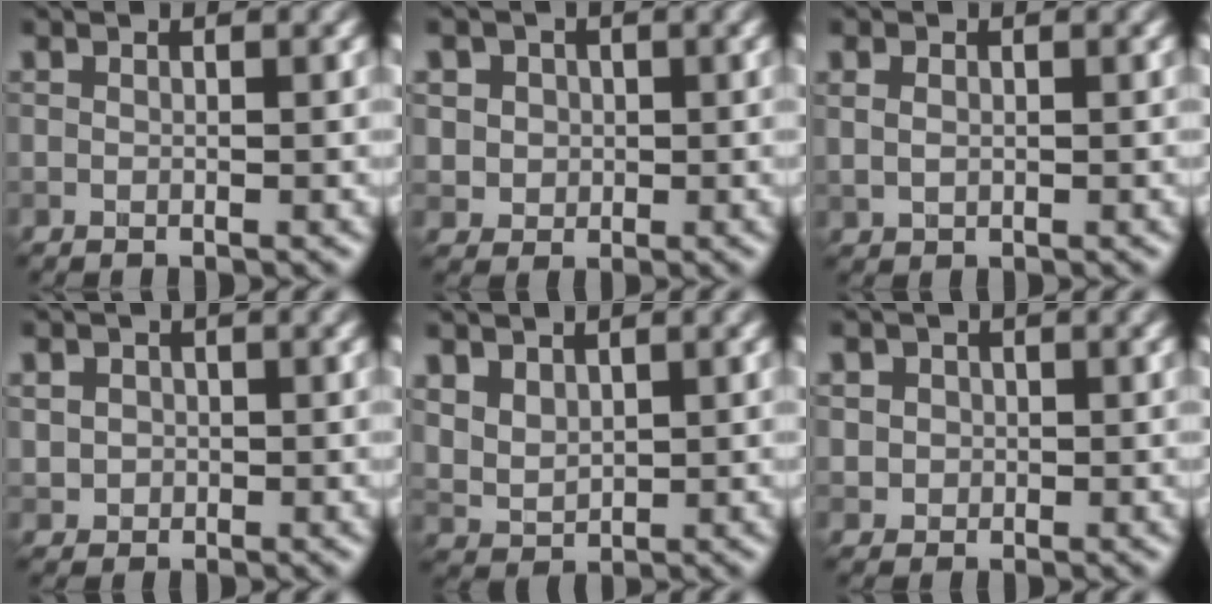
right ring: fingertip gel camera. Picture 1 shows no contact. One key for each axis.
{"total": 3.7, "fx": 1.2, "fy": 3.2, "fz": 1.4, "tx": -0.023, "ty": 0.012, "tz": 0.018}
{"total": 1.4, "fx": 0.3, "fy": 1.0, "fz": 0.9, "tx": -0.019, "ty": 0.000, "tz": 0.010}
{"total": 1.9, "fx": 0.2, "fy": 1.7, "fz": 0.6, "tx": -0.009, "ty": 0.002, "tz": 0.010}
{"total": 3.4, "fx": 1.8, "fy": 2.4, "fz": 1.7, "tx": -0.047, "ty": -0.006, "tz": 0.043}
{"total": 2.2, "fx": 0.5, "fy": 2.0, "fz": 0.8, "tx": -0.006, "ty": 0.007, "tz": 0.012}